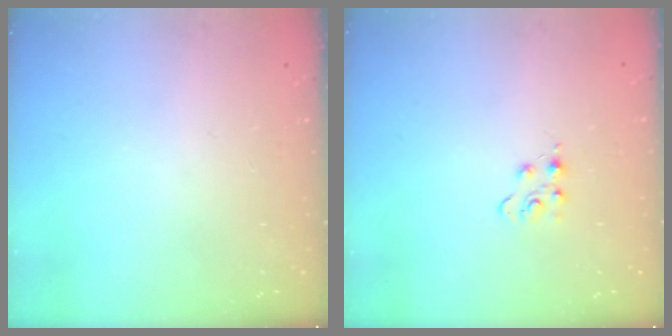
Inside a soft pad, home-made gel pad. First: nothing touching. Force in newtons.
{"total": 4.1, "press": 4.1, "slide": 0.5}